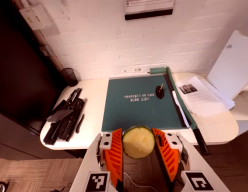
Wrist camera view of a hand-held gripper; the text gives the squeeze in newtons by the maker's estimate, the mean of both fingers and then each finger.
{"total": 9.6, "left": 9.5, "right": 9.7}